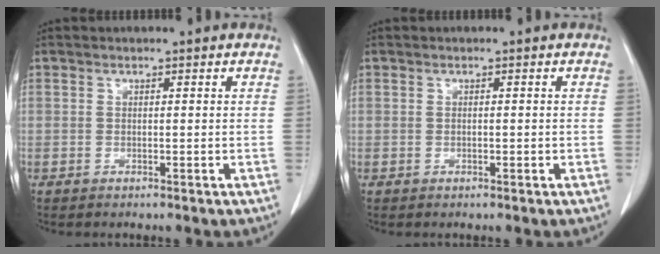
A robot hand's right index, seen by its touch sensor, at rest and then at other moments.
{"total": 0.6, "force": [-0.1, 0.3, 0.5], "torque": [-0.014, 0.000, -0.002]}